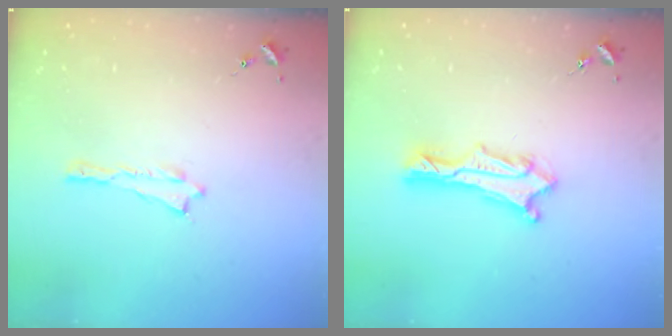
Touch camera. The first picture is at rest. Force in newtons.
{"total": 3.0, "press": 3.0, "slide": 0.2}